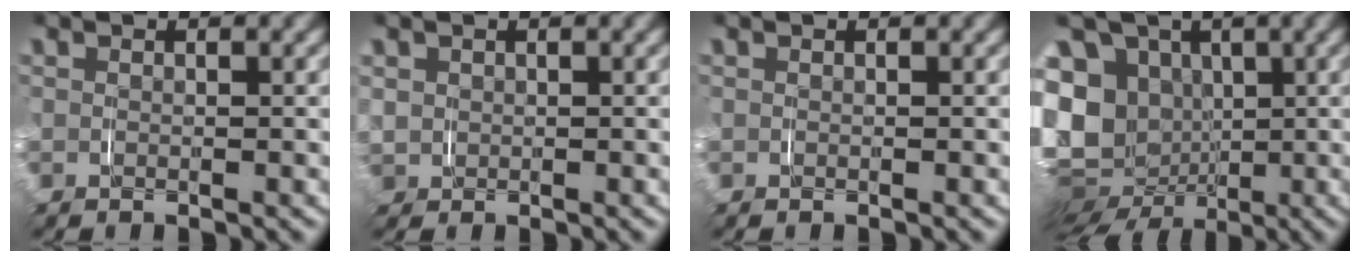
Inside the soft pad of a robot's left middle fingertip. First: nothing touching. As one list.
[{"total": 3.1, "force": [0.2, 2.9, 0.9], "torque": [-0.047, -0.009, 0.007]}, {"total": 0.0}, {"total": 15.2, "force": [-2.9, 13.3, 6.7], "torque": [-0.171, -0.062, -0.033]}]